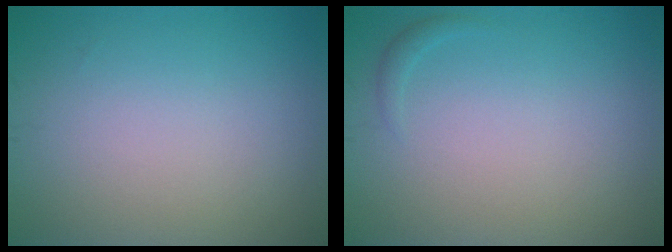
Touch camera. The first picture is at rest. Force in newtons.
{"total": 0.6, "press": 0.6, "slide": 0.1}